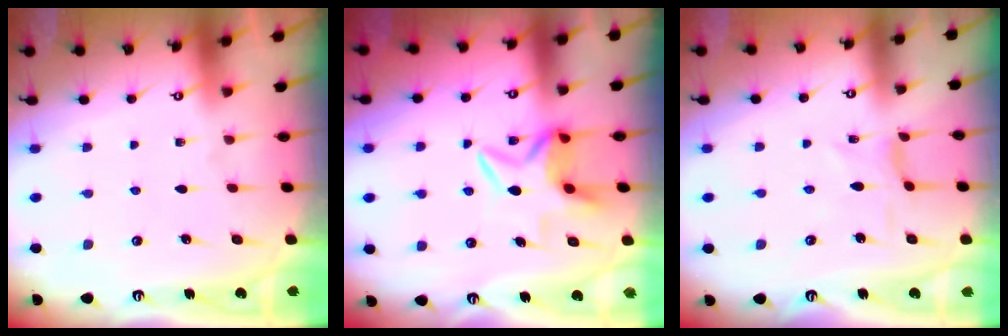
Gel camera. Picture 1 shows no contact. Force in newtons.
{"total": 6.5, "press": 6.3, "slide": 1.7}
{"total": 1.2, "press": 1.1, "slide": 0.4}